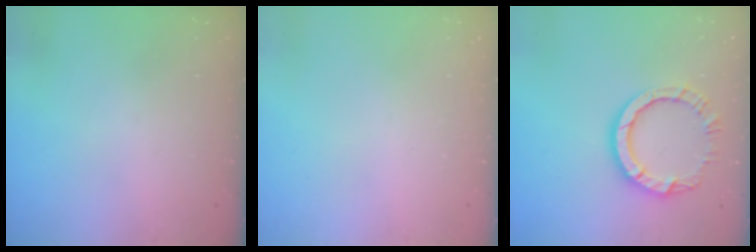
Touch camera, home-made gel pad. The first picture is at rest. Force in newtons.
{"total": 0.0}
{"total": 10.6, "press": 10.6, "slide": 1.0}